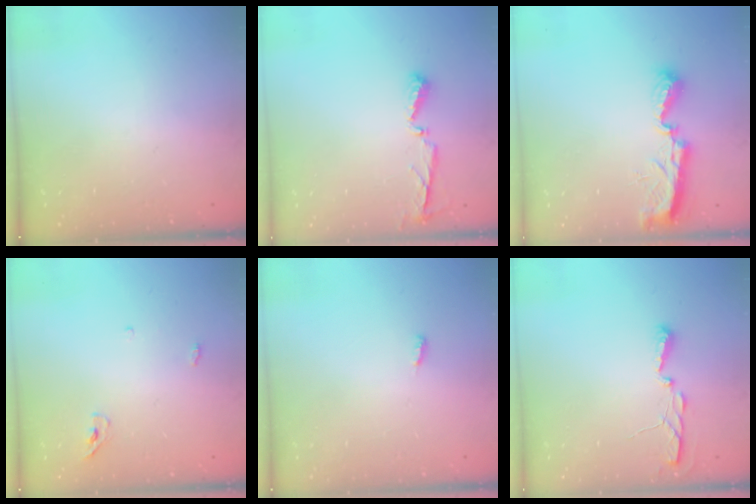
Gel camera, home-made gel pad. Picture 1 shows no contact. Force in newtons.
{"total": 4.9, "press": 4.9, "slide": 0.5}
{"total": 7.8, "press": 7.8, "slide": 0.6}
{"total": 3.6, "press": 3.4, "slide": 1.1}
{"total": 4.9, "press": 4.2, "slide": 2.5}
{"total": 3.9, "press": 3.9, "slide": 0.4}